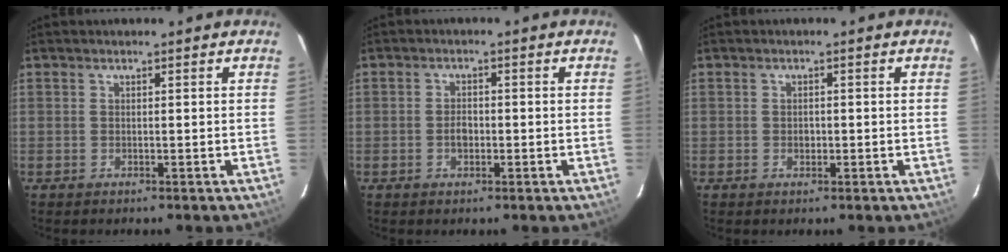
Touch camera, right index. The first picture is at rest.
{"total": 2.3, "force": [-0.6, 1.6, 1.5], "torque": [-0.028, 0.004, -0.011]}
{"total": 1.2, "force": [-0.2, 1.0, 0.5], "torque": [-0.008, 0.002, -0.003]}